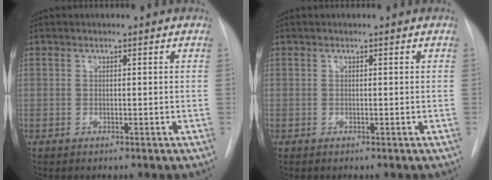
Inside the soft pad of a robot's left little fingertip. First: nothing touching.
{"total": 0.0}